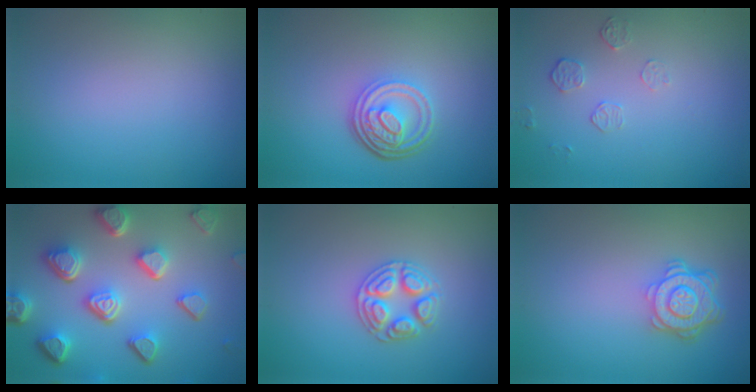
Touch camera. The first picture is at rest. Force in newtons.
{"total": 4.9, "press": 3.5, "slide": 3.4}
{"total": 1.5, "press": 0.8, "slide": 1.3}
{"total": 7.5, "press": 5.6, "slide": 5.0}
{"total": 3.0, "press": 2.9, "slide": 0.4}
{"total": 4.6, "press": 3.5, "slide": 2.9}